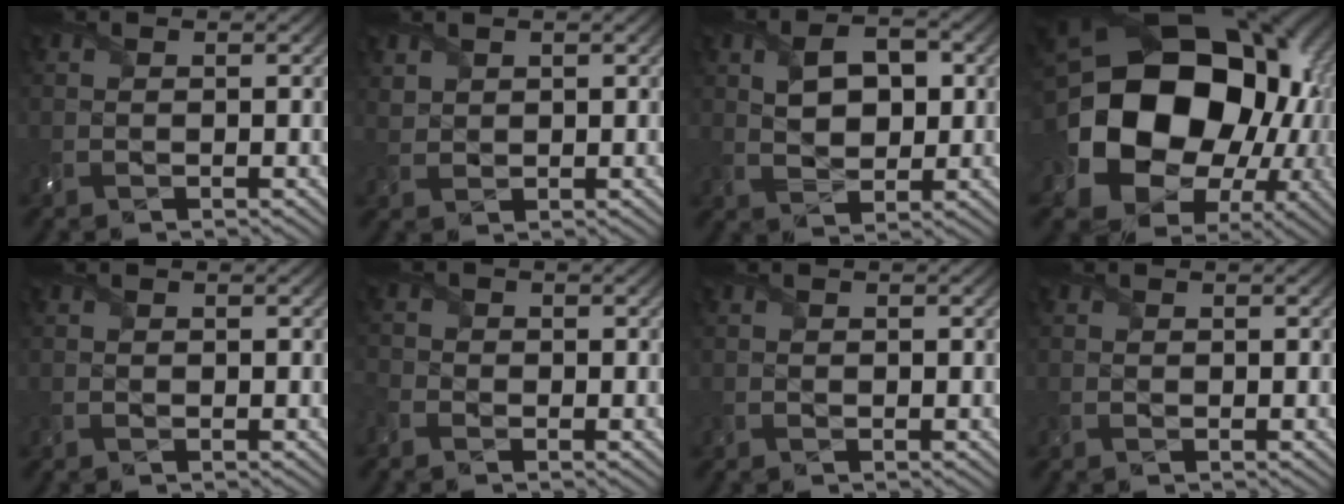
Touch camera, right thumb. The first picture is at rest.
{"total": 1.5, "force": [1.4, 0.7, 0.1], "torque": [-0.012, 0.003, 0.033]}
{"total": 5.8, "force": [1.4, 3.6, 4.3], "torque": [-0.078, -0.003, 0.025]}
{"total": 23.9, "force": [0.2, 18.6, 15.0], "torque": [-0.311, -0.045, 0.007]}
{"total": 0.0}
{"total": 1.8, "force": [-1.4, 1.1, 0.3], "torque": [-0.019, -0.004, -0.039]}
{"total": 0.0}
{"total": 0.0}